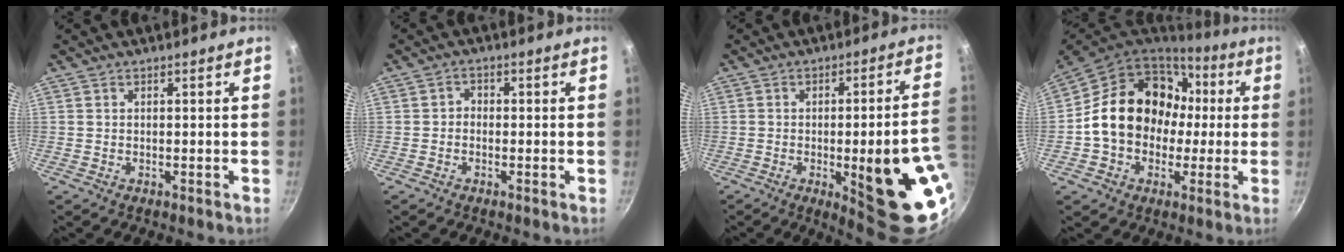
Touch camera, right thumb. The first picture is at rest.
{"total": 1.5, "force": [-0.7, 1.2, 0.6], "torque": [-0.007, 0.010, -0.015]}
{"total": 21.3, "force": [-5.3, 5.2, 20.0], "torque": [-0.218, 0.011, -0.056]}
{"total": 19.9, "force": [0.9, 16.0, 11.8], "torque": [-0.170, 0.054, 0.017]}